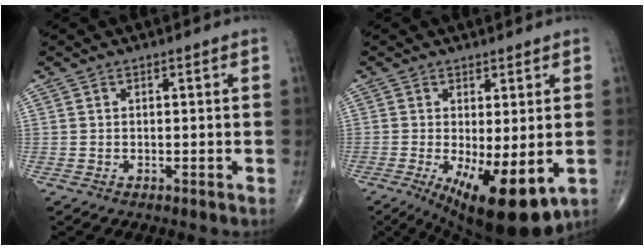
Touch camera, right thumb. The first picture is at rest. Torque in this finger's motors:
{"motor_torque": [0.04, 1.07, 0.42, 0.02, 0.14]}